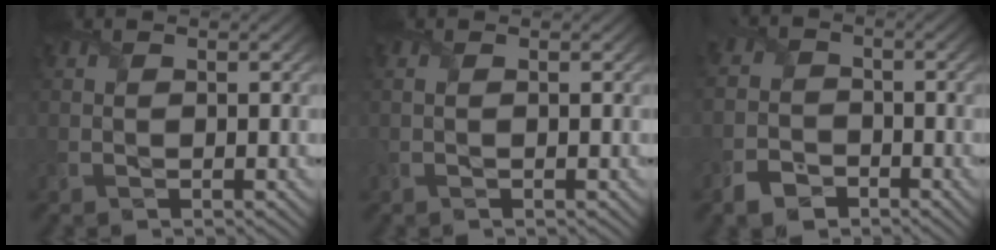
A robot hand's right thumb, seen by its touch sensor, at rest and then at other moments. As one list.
[{"total": 1.0, "force": [0.0, 0.3, 0.9], "torque": [-0.019, 0.003, 0.002]}, {"total": 3.6, "force": [-2.5, 2.3, 1.1], "torque": [-0.029, -0.002, -0.062]}]